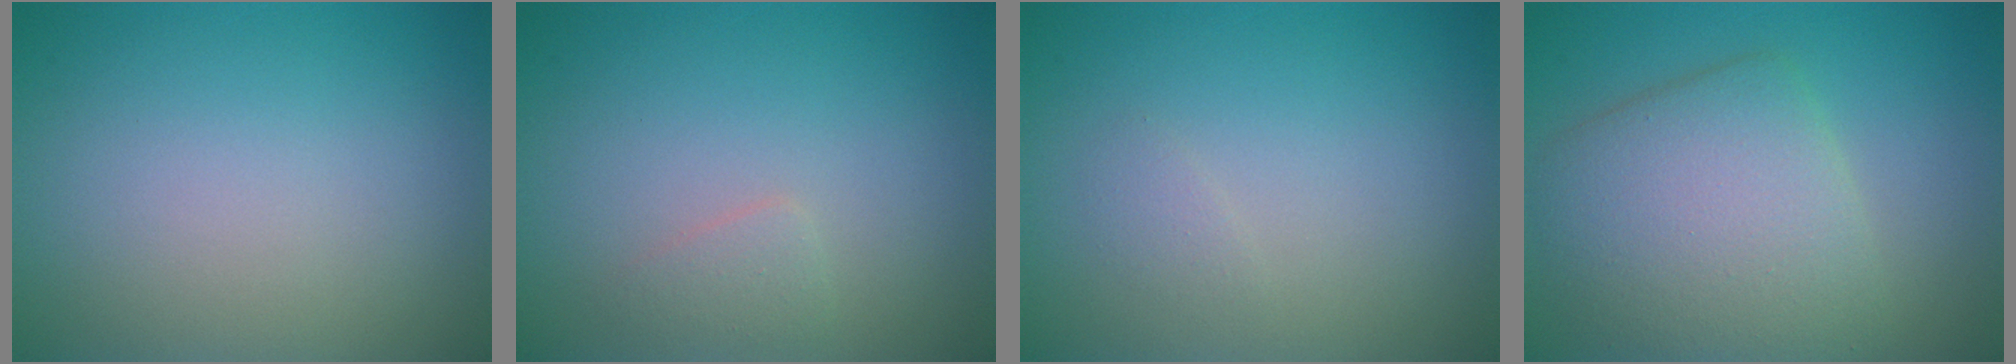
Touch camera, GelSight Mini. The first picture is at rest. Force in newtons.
{"total": 1.0, "press": 1.0, "slide": 0.0}
{"total": 0.7, "press": 0.7, "slide": 0.0}
{"total": 6.8, "press": 6.8, "slide": 0.3}